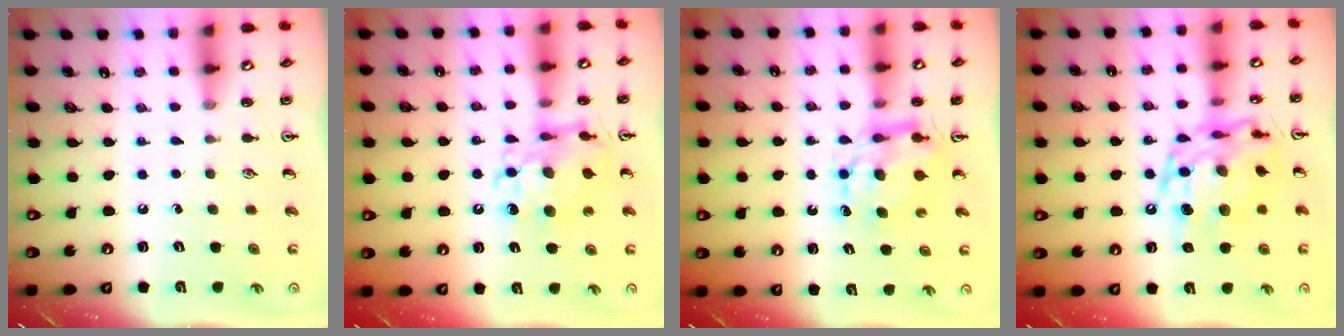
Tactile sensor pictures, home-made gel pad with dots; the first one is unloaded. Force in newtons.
{"total": 10.7, "press": 10.6, "slide": 1.2}
{"total": 7.3, "press": 7.3, "slide": 0.4}
{"total": 15.2, "press": 15.1, "slide": 1.2}